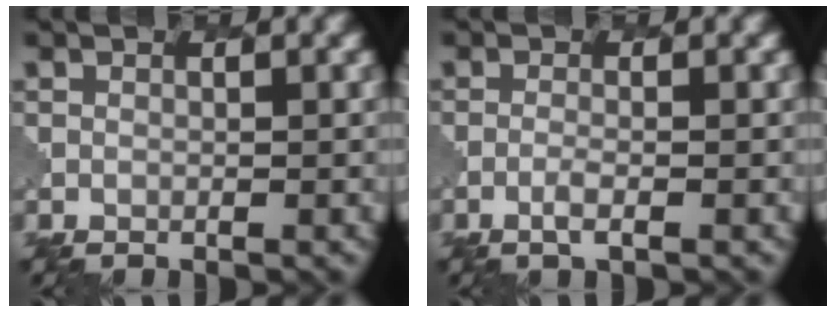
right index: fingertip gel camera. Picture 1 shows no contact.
{"total": 1.1, "force": [-0.4, 0.3, 1.0], "torque": [-0.016, 0.003, -0.014]}